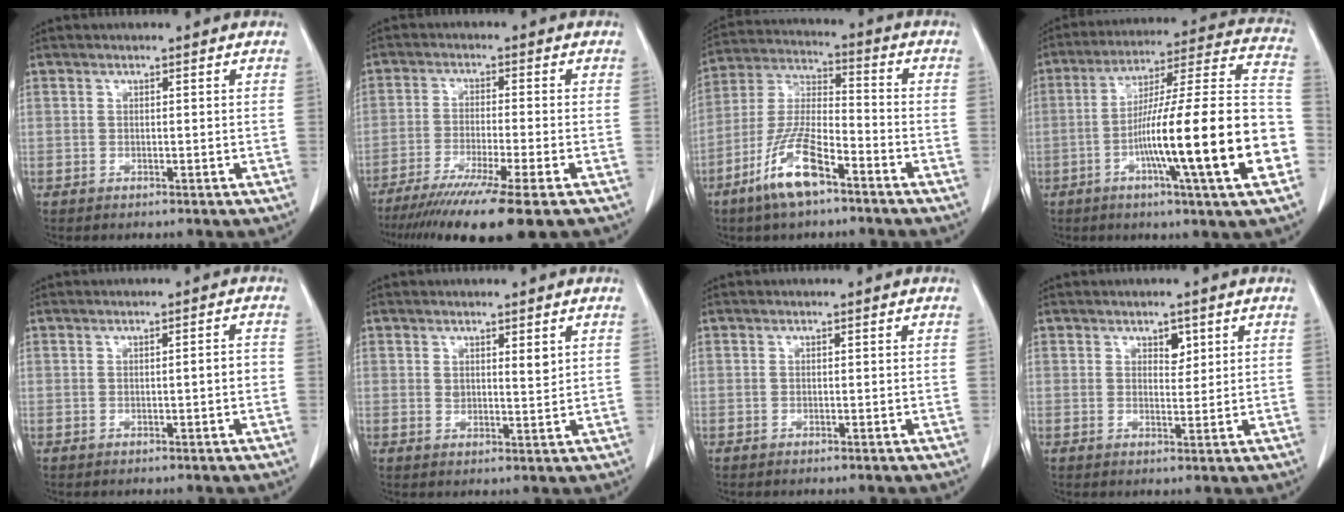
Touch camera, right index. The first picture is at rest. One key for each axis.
{"total": 13.7, "fx": -9.9, "fy": -0.4, "fz": 9.4, "tx": -0.153, "ty": -0.042, "tz": -0.159}
{"total": 11.9, "fx": -7.1, "fy": 3.0, "fz": 9.0, "tx": -0.195, "ty": -0.008, "tz": -0.135}
{"total": 23.1, "fx": -6.6, "fy": 0.3, "fz": 22.1, "tx": -0.298, "ty": 0.003, "tz": -0.110}
{"total": 1.5, "fx": -0.4, "fy": 0.2, "fz": 1.4, "tx": -0.018, "ty": 0.002, "tz": -0.006}
{"total": 2.5, "fx": 1.3, "fy": 0.8, "fz": 2.0, "tx": -0.032, "ty": -0.009, "tz": 0.024}
{"total": 0.0}
{"total": 2.2, "fx": 1.1, "fy": 1.2, "fz": 1.3, "tx": -0.015, "ty": -0.002, "tz": 0.018}